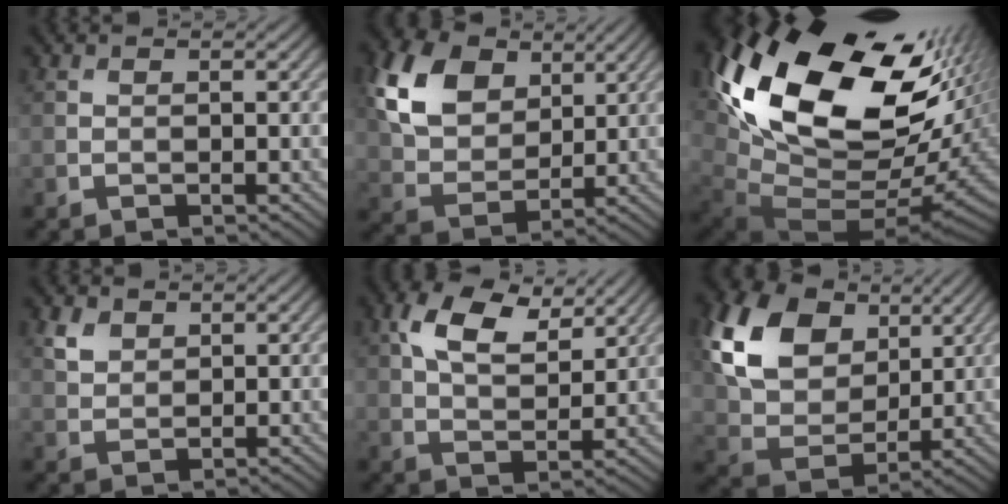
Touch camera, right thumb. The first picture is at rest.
{"total": 11.4, "force": [4.8, 7.8, 6.8], "torque": [-0.174, 0.015, 0.084]}
{"total": 21.4, "force": [7.3, 12.8, 15.4], "torque": [-0.336, -0.007, 0.145]}
{"total": 2.7, "force": [1.7, 1.8, 1.2], "torque": [-0.032, 0.000, 0.037]}
{"total": 9.0, "force": [4.5, 4.8, 6.2], "torque": [-0.131, 0.006, 0.084]}
{"total": 14.5, "force": [5.9, 10.0, 8.6], "torque": [-0.206, 0.016, 0.109]}